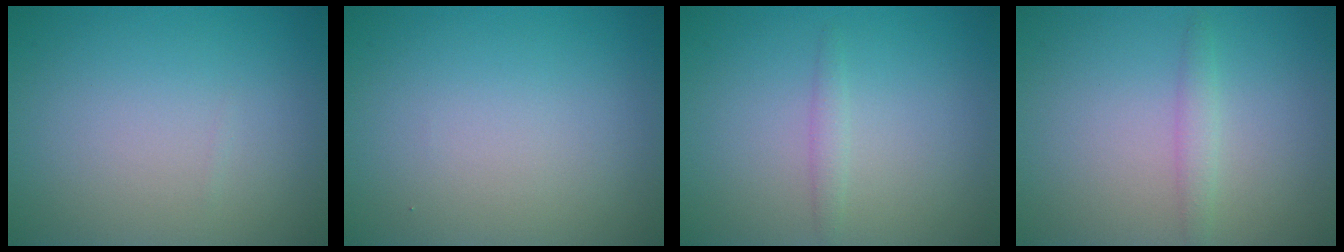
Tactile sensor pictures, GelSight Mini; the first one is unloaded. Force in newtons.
{"total": 0.0}
{"total": 1.0, "press": 0.9, "slide": 0.2}
{"total": 1.3, "press": 1.3, "slide": 0.1}